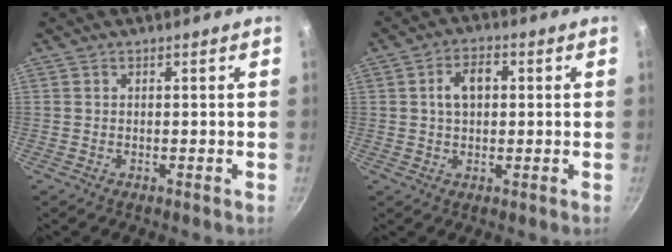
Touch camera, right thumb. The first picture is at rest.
{"total": 5.8, "force": [0.9, 3.8, 4.3], "torque": [-0.056, 0.012, 0.010]}